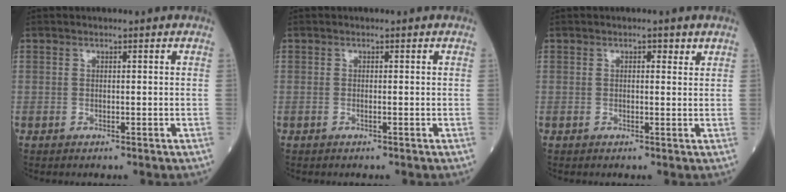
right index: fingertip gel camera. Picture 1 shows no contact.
{"total": 0.0}
{"total": 1.2, "force": [0.7, 0.6, 0.7], "torque": [-0.006, 0.003, 0.007]}